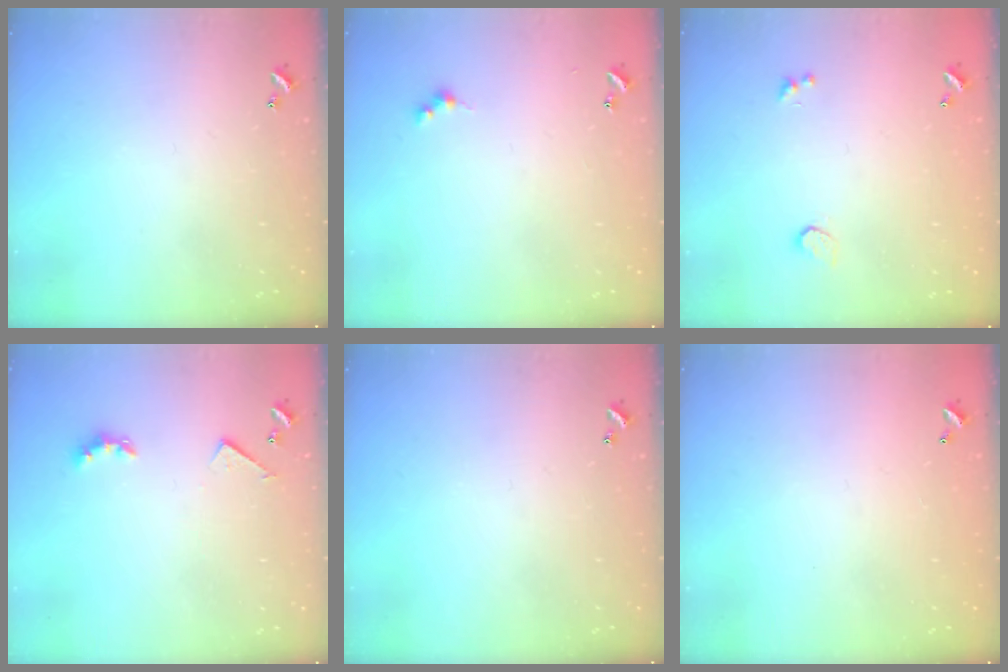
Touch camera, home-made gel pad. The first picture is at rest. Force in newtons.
{"total": 2.6, "press": 2.6, "slide": 0.5}
{"total": 1.0, "press": 0.7, "slide": 0.7}
{"total": 3.2, "press": 3.1, "slide": 0.5}
{"total": 0.0}
{"total": 2.8, "press": 2.8, "slide": 0.1}